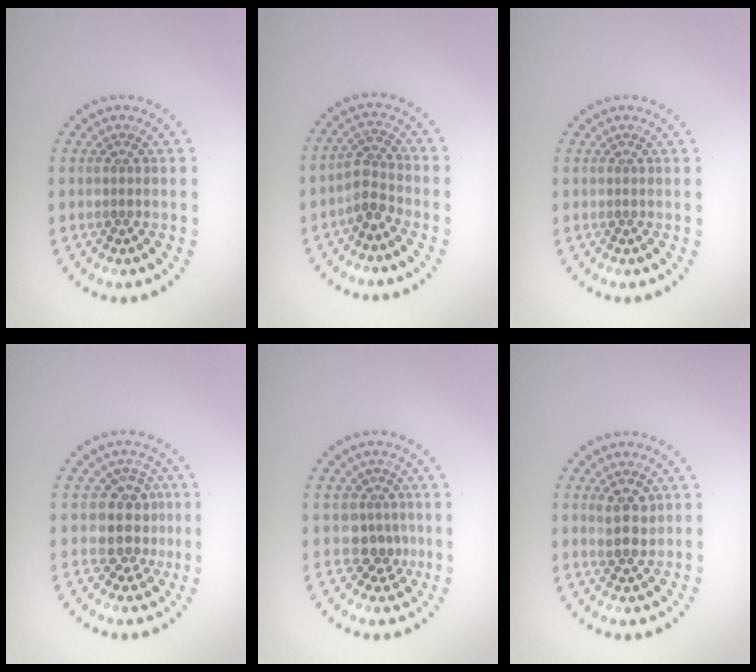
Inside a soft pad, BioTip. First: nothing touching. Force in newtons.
{"total": 2.5, "press": 2.2, "slide": 1.3}
{"total": 0.0}
{"total": 3.6, "press": 3.0, "slide": 2.0}
{"total": 2.7, "press": 2.0, "slide": 1.8}
{"total": 2.4, "press": 2.3, "slide": 0.8}